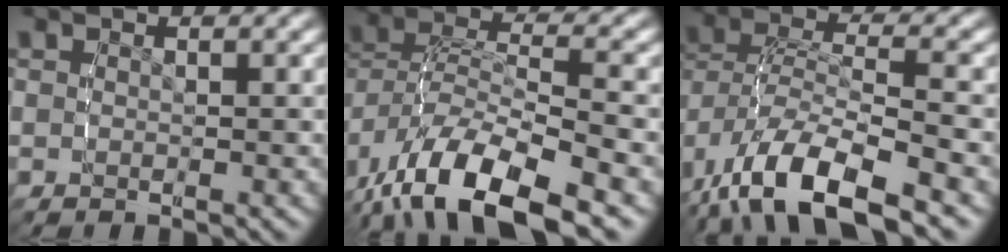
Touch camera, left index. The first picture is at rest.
{"total": 6.3, "force": [-3.7, 2.7, 4.3], "torque": [-0.097, -0.012, -0.048]}
{"total": 5.7, "force": [-3.1, 2.4, 4.2], "torque": [-0.092, -0.012, -0.039]}